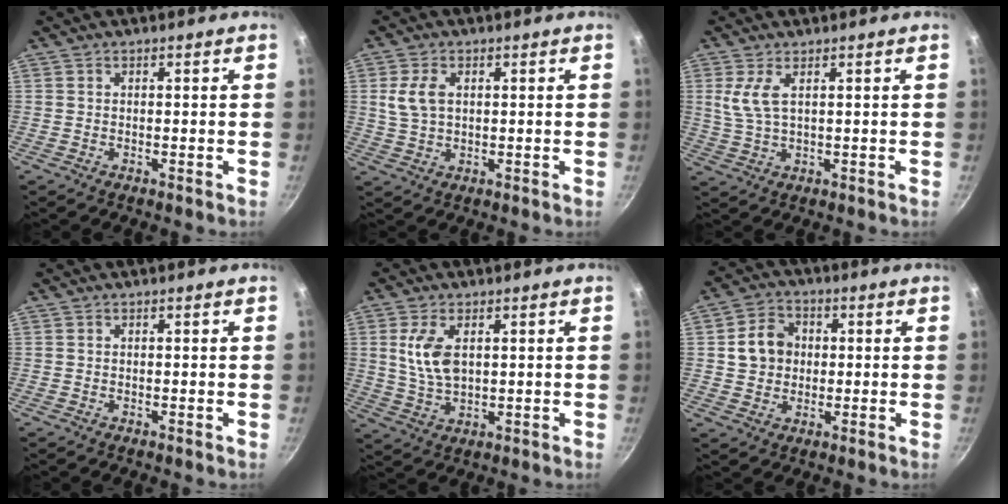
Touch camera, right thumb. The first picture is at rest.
{"total": 5.4, "force": [1.2, 3.4, 4.0], "torque": [-0.083, 0.002, 0.028]}
{"total": 4.6, "force": [1.6, 1.7, 4.0], "torque": [-0.096, -0.004, 0.042]}
{"total": 0.0}
{"total": 7.5, "force": [1.8, 4.0, 6.0], "torque": [-0.119, -0.006, 0.044]}
{"total": 8.1, "force": [0.7, 6.9, 4.2], "torque": [-0.051, 0.009, 0.008]}